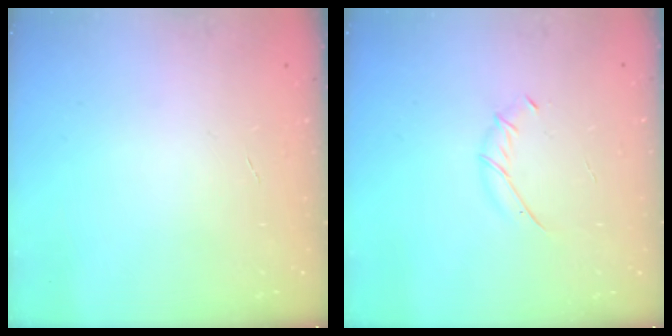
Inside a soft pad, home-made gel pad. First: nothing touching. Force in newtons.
{"total": 3.9, "press": 3.8, "slide": 0.7}